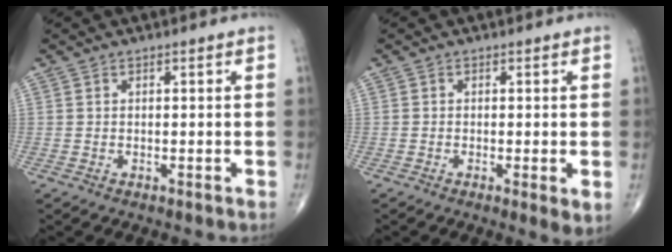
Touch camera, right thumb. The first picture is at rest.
{"total": 3.1, "force": [-0.6, 0.6, 3.0], "torque": [-0.053, -0.012, -0.014]}